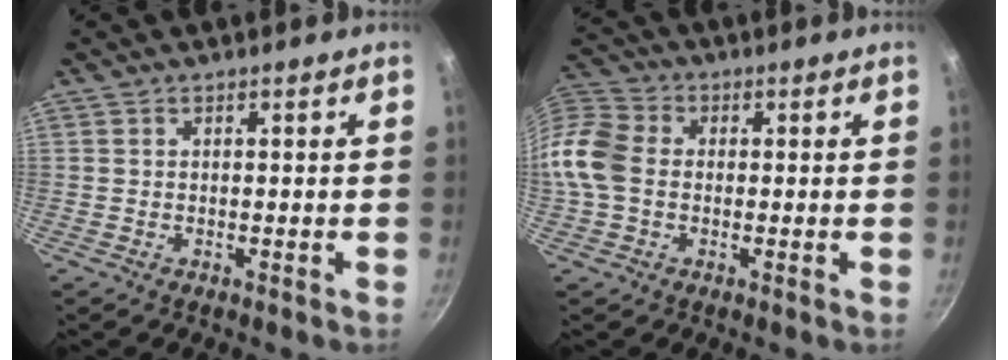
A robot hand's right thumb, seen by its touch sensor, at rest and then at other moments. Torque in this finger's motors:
{"motor_torque": [0.31, 0.79, 0.47, -0.42, 0.40]}